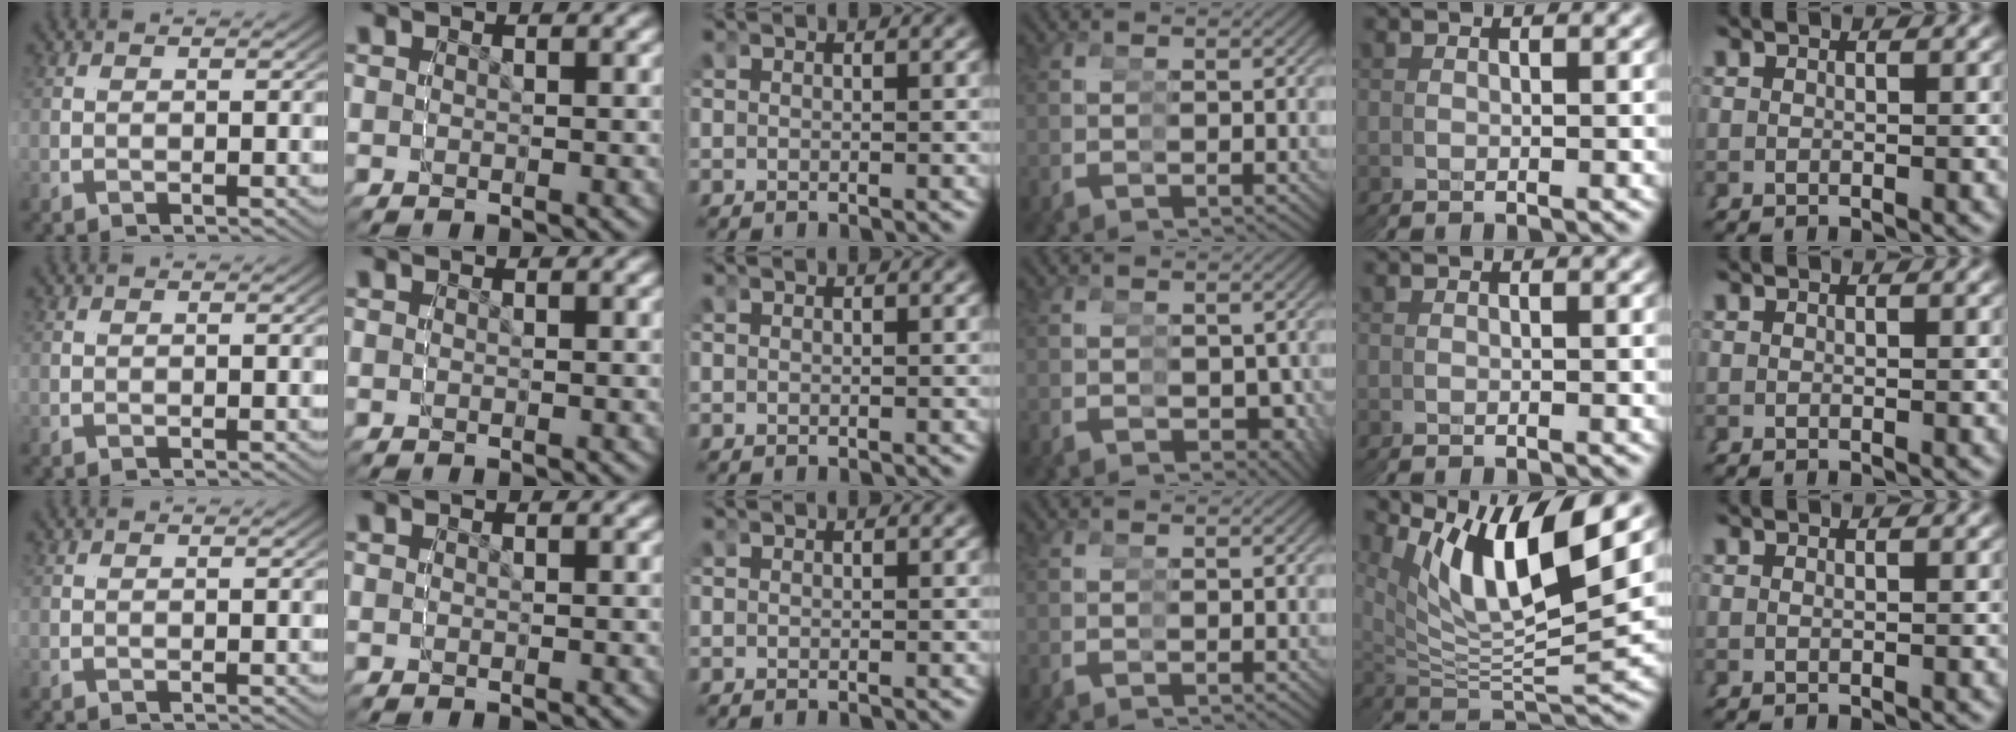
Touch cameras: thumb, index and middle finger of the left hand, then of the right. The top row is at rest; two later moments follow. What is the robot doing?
{"motion": "grasp_and_lifting", "object": "condiment"}